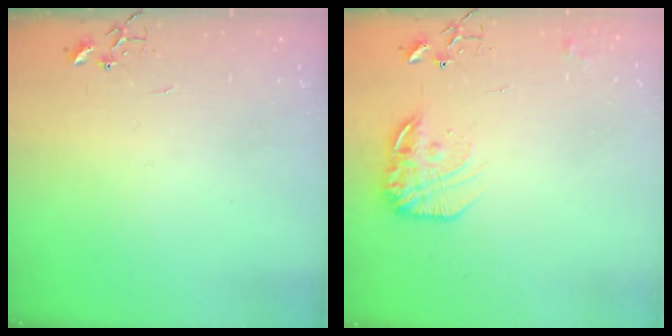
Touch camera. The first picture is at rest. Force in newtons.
{"total": 15.5, "press": 15.5, "slide": 1.0}